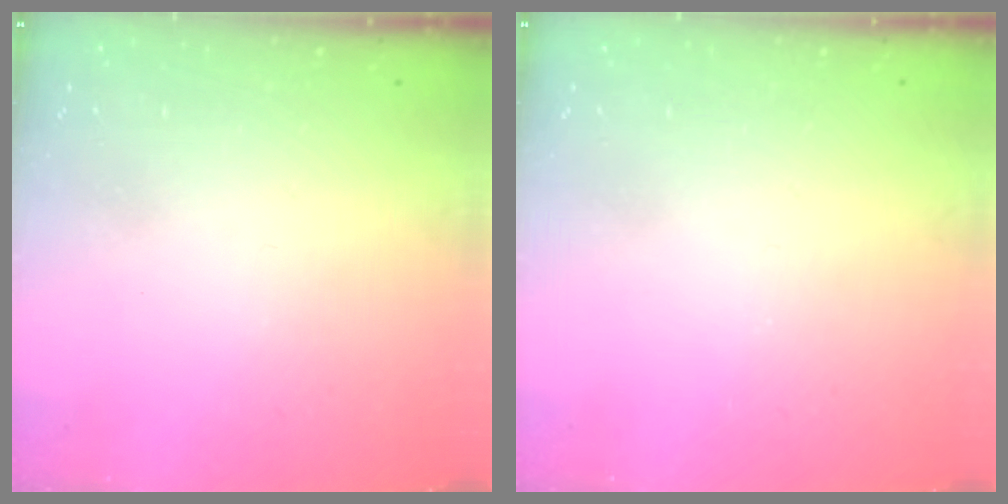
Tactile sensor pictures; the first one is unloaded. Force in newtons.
{"total": 0.0}